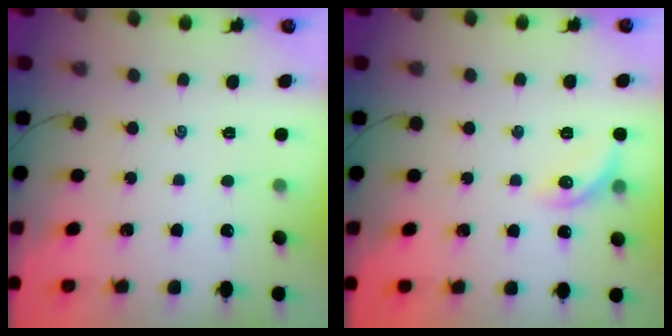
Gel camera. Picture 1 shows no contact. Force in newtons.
{"total": 8.4, "press": 8.4, "slide": 0.2}